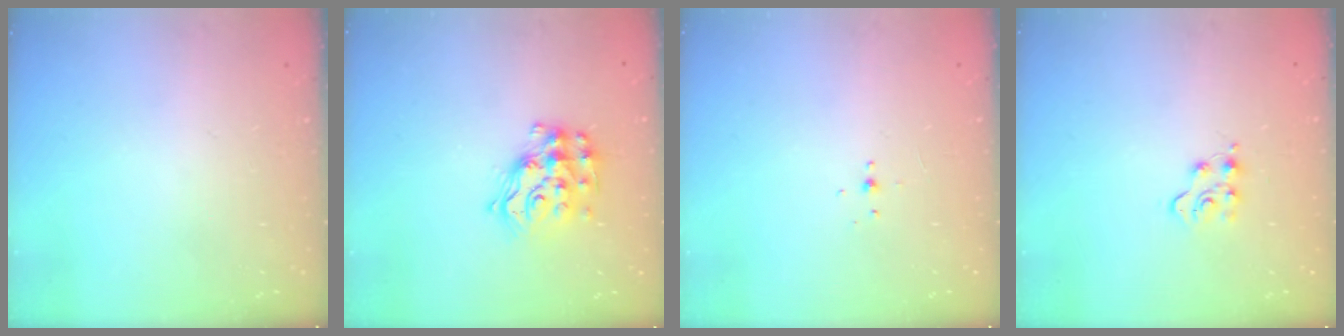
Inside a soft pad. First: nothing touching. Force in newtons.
{"total": 14.8, "press": 14.8, "slide": 0.9}
{"total": 2.4, "press": 2.3, "slide": 0.7}
{"total": 5.3, "press": 5.3, "slide": 0.6}